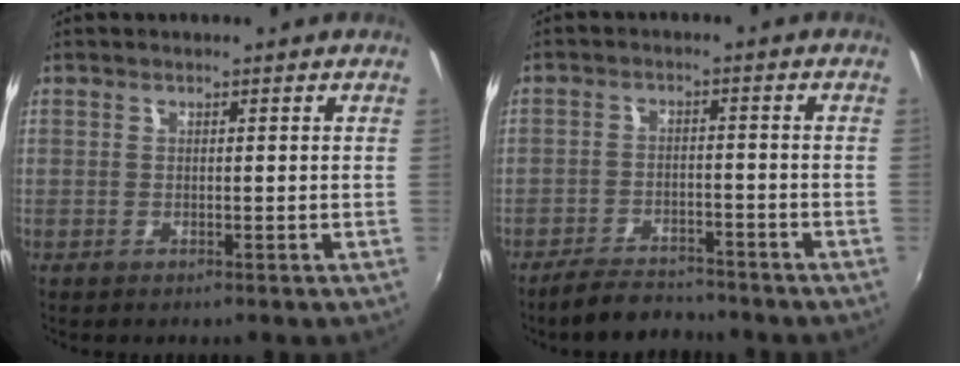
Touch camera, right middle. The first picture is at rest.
{"total": 7.3, "force": [-6.7, 2.0, 2.2], "torque": [-0.064, 0.001, -0.103]}